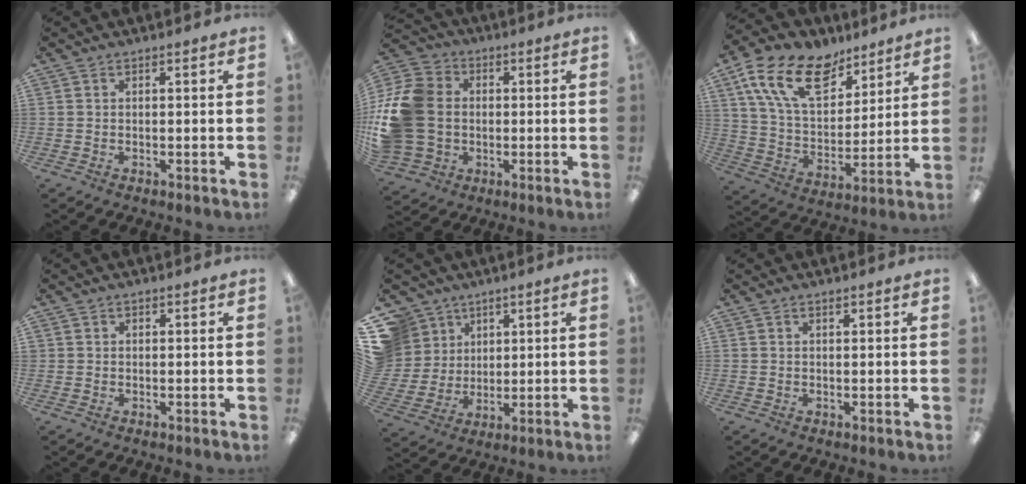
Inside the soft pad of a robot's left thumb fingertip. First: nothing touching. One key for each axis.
{"total": 19.0, "fx": 0.4, "fy": 15.4, "fz": 11.1, "tx": -0.230, "ty": 0.021, "tz": 0.018}
{"total": 18.9, "fx": 11.4, "fy": 10.5, "fz": 10.8, "tx": -0.202, "ty": -0.045, "tz": 0.209}
{"total": 0.6, "fx": 0.3, "fy": 0.5, "fz": 0.1, "tx": -0.004, "ty": 0.002, "tz": 0.006}
{"total": 10.3, "fx": 5.2, "fy": 8.7, "fz": 1.5, "tx": -0.064, "ty": -0.036, "tz": 0.107}
{"total": 0.7, "fx": 0.6, "fy": 0.2, "fz": 0.3, "tx": -0.008, "ty": 0.002, "tz": 0.010}